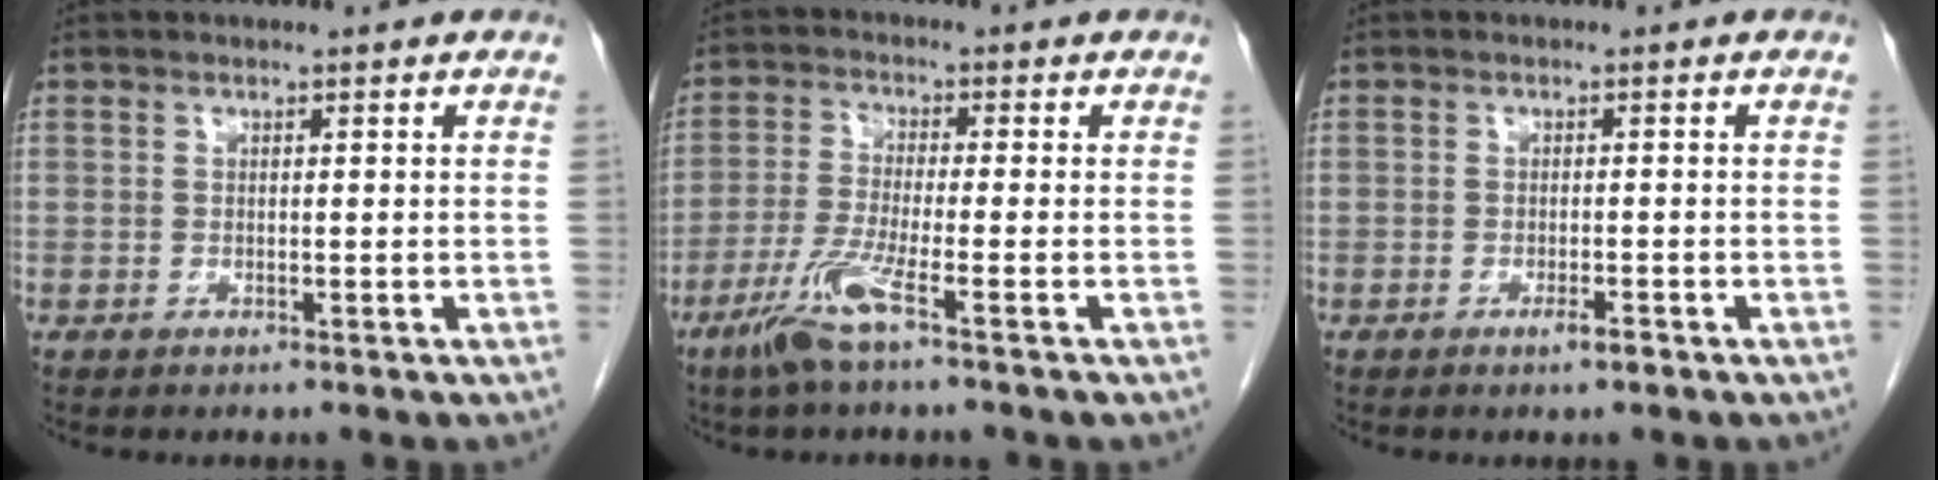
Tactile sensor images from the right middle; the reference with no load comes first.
{"total": 6.2, "force": [-3.7, -0.5, 5.0], "torque": [-0.109, -0.015, -0.078]}
{"total": 1.4, "force": [-0.9, 0.1, 1.1], "torque": [-0.021, -0.002, -0.014]}